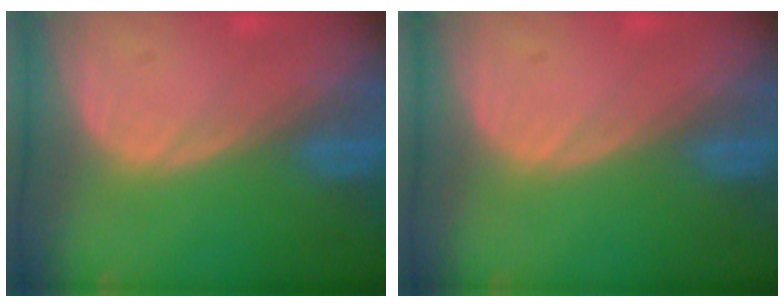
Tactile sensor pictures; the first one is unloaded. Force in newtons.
{"total": 0.0}